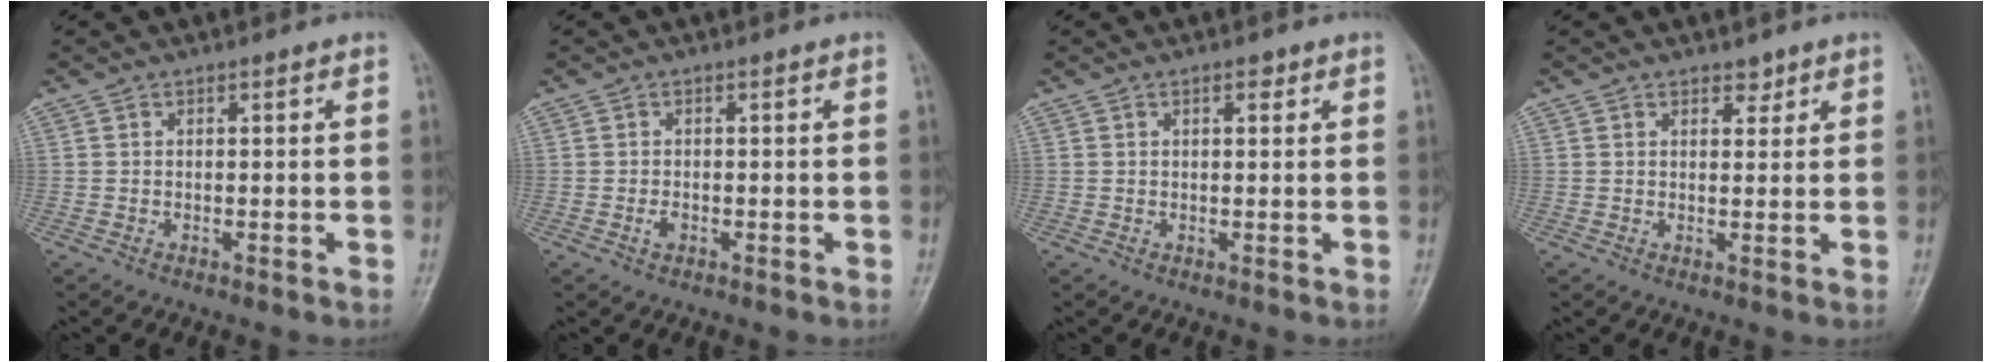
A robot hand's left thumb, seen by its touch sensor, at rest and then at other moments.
{"total": 1.3, "force": [-0.4, 0.8, 0.9], "torque": [-0.014, 0.000, -0.008]}
{"total": 1.8, "force": [0.9, 0.8, 1.3], "torque": [-0.013, -0.001, 0.011]}
{"total": 2.1, "force": [1.5, 1.2, 0.8], "torque": [0.003, -0.009, 0.021]}